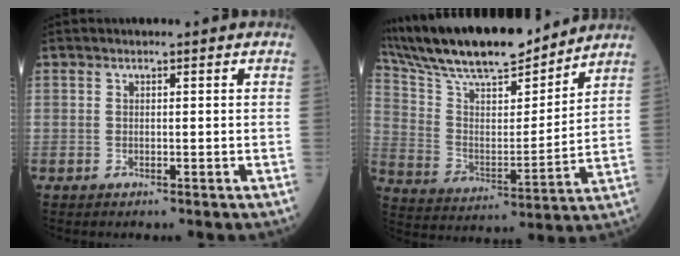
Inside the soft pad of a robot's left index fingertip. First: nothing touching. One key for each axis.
{"total": 20.4, "fx": 18.0, "fy": 3.4, "fz": 8.9, "tx": -0.172, "ty": 0.013, "tz": 0.310}